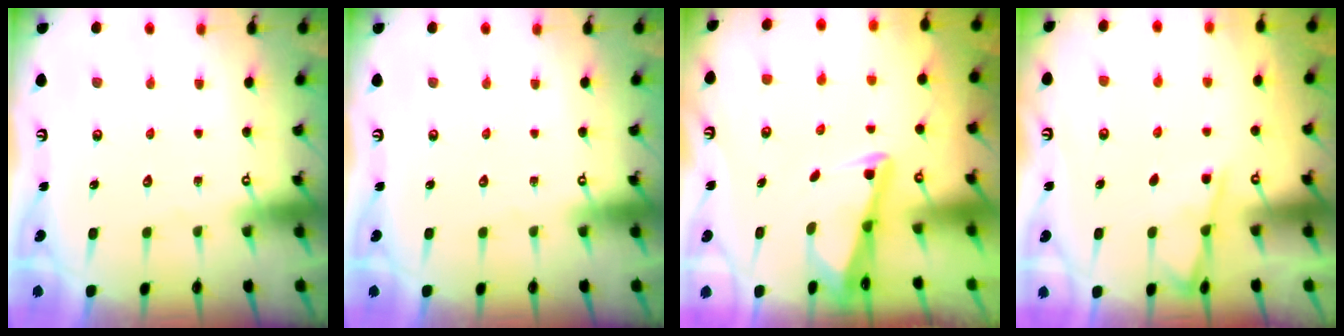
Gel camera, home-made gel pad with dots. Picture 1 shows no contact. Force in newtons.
{"total": 0.0}
{"total": 2.5, "press": 2.5, "slide": 0.2}
{"total": 3.6, "press": 3.5, "slide": 0.6}